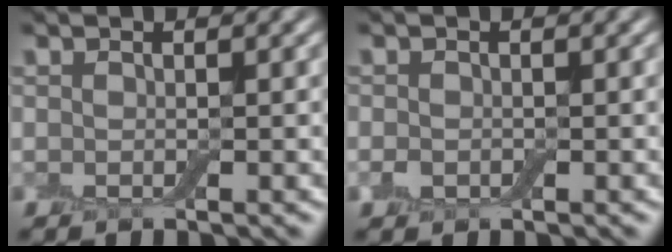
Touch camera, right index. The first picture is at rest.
{"total": 0.9, "force": [-0.3, 0.8, 0.4], "torque": [-0.008, -0.003, -0.009]}